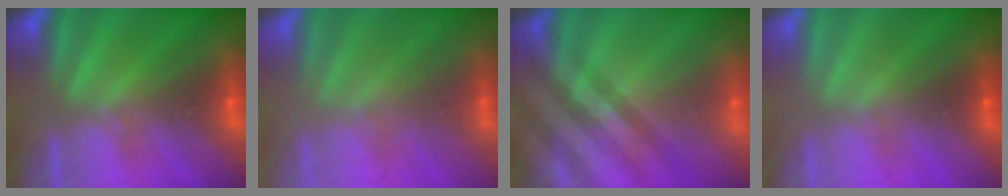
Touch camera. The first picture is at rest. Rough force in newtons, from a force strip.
{"total": 2.3}
{"total": 2.4}
{"total": 3.1}